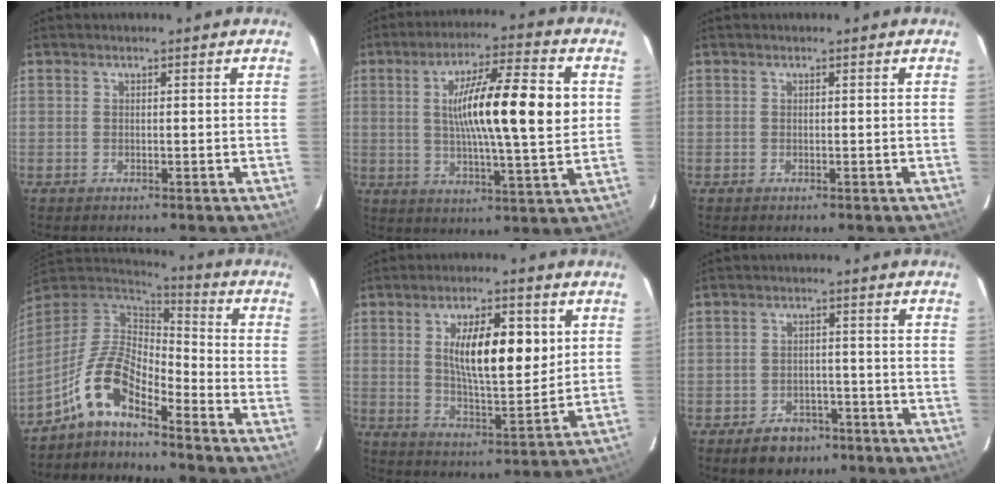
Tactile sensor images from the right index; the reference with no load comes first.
{"total": 16.1, "force": [2.3, 1.6, 15.9], "torque": [-0.264, 0.010, 0.033]}
{"total": 0.0}
{"total": 9.7, "force": [-6.5, 3.2, 6.5], "torque": [-0.148, 0.026, -0.129]}
{"total": 12.6, "force": [3.3, 3.8, 11.6], "torque": [-0.199, 0.003, 0.059]}
{"total": 5.5, "force": [-3.6, 3.7, 2.0], "torque": [-0.032, 0.005, -0.048]}